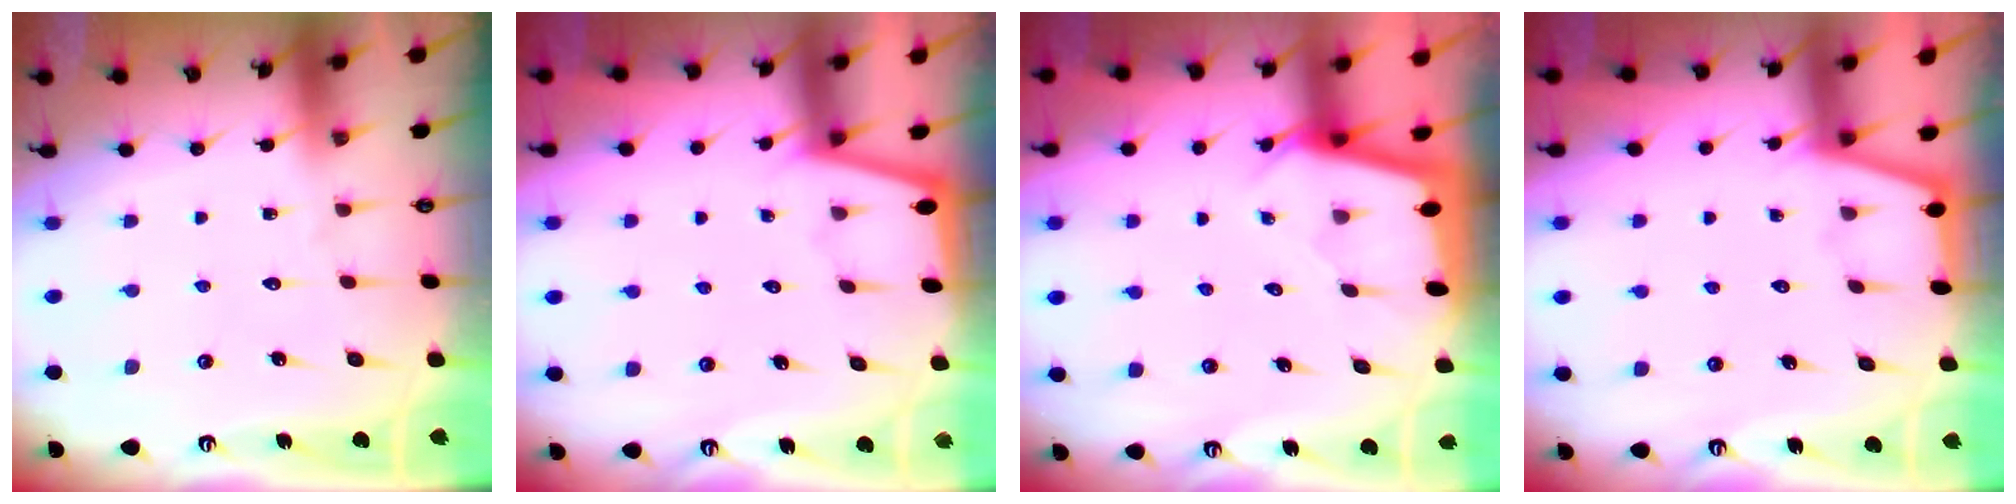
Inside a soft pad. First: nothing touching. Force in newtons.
{"total": 1.4, "press": 1.4, "slide": 0.2}
{"total": 2.1, "press": 2.1, "slide": 0.1}
{"total": 1.2, "press": 1.1, "slide": 0.3}